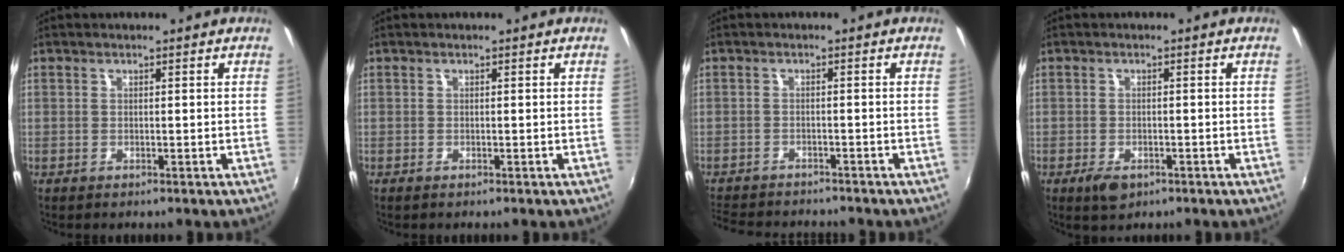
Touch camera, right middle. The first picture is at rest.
{"total": 0.0}
{"total": 9.3, "force": [-8.5, 2.4, 2.9], "torque": [-0.081, -0.014, -0.135]}
{"total": 3.6, "force": [-2.0, 2.0, 2.3], "torque": [-0.051, -0.010, -0.034]}